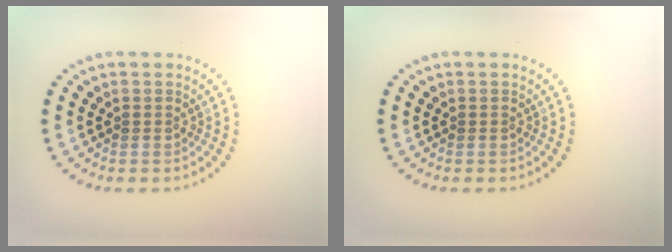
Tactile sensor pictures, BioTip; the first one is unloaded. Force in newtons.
{"total": 0.0}